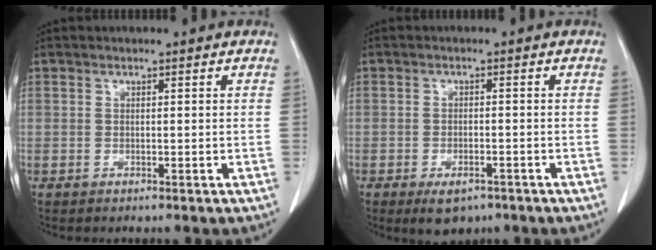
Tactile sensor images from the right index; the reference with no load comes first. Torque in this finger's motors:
{"motor_torque": [0.40, -0.35, 0.19, 0.05]}